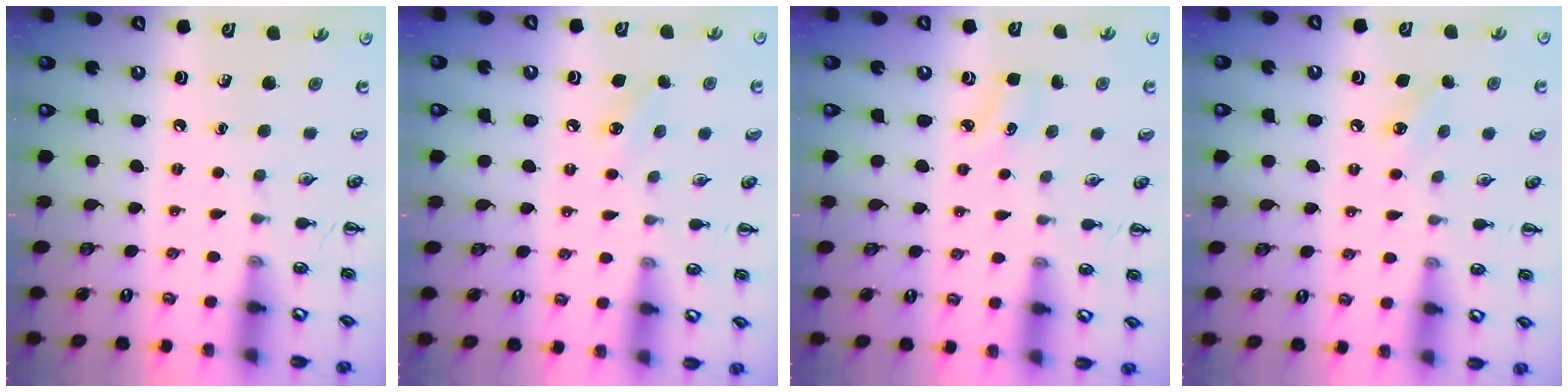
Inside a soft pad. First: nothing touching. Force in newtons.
{"total": 6.2, "press": 6.0, "slide": 1.8}
{"total": 2.7, "press": 2.6, "slide": 0.8}
{"total": 6.2, "press": 6.0, "slide": 1.8}